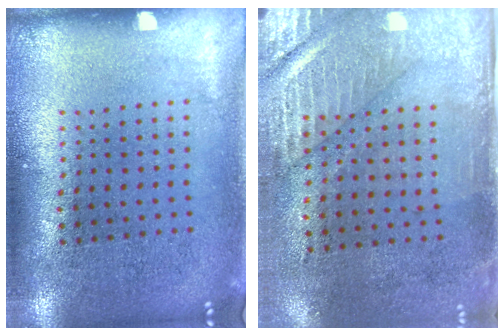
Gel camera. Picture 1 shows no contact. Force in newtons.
{"total": 2.9, "press": 2.4, "slide": 1.6}